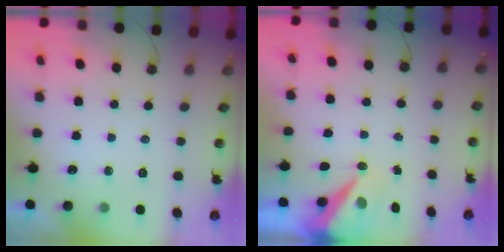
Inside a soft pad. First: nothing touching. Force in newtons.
{"total": 8.7, "press": 8.6, "slide": 1.0}